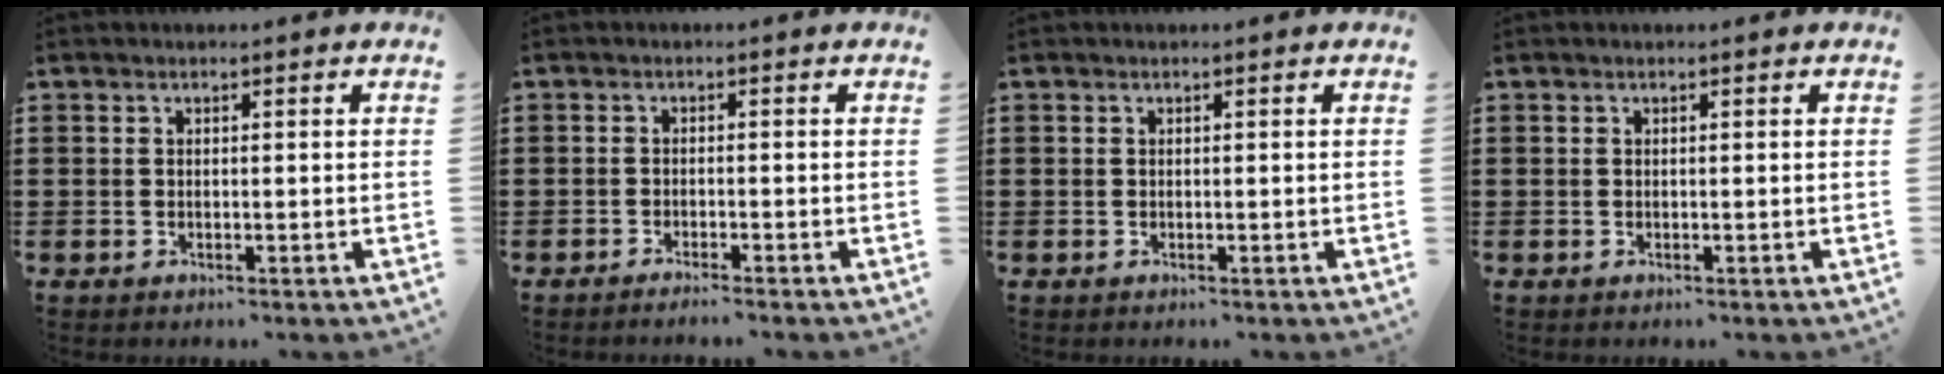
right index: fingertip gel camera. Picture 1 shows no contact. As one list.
[{"total": 1.4, "force": [-1.3, -0.2, 0.3], "torque": [-0.005, 0.002, -0.026]}, {"total": 0.0}, {"total": 0.0}]